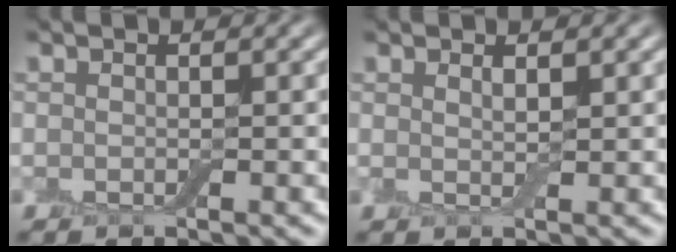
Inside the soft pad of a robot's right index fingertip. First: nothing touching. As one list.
[{"total": 0.9, "force": [0.6, 0.1, 0.7], "torque": [-0.018, -0.005, 0.009]}]